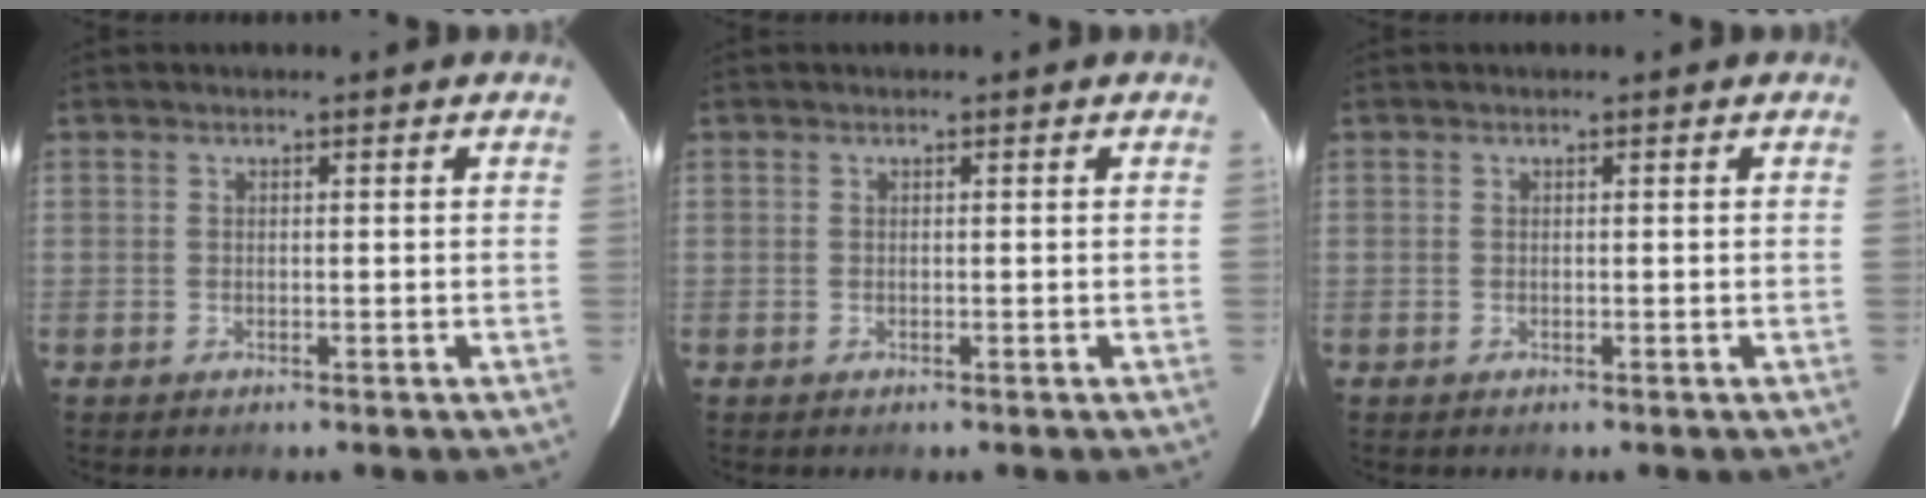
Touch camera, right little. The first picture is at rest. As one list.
[{"total": 0.0}, {"total": 0.0}]